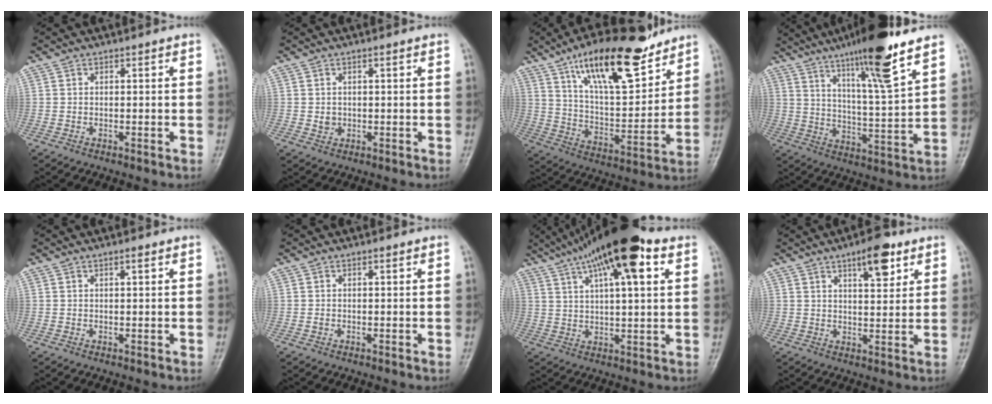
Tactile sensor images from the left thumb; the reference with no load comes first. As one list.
[{"total": 1.5, "force": [0.1, 1.3, 0.7], "torque": [-0.006, 0.000, 0.007]}, {"total": 20.5, "force": [13.9, 6.6, 13.6], "torque": [-0.189, -0.066, 0.242]}, {"total": 16.6, "force": [11.1, 1.2, 12.4], "torque": [-0.197, -0.057, 0.182]}, {"total": 1.0, "force": [0.6, 0.2, 0.8], "torque": [-0.013, -0.001, 0.010]}, {"total": 0.6, "force": [0.2, 0.4, 0.5], "torque": [-0.006, 0.002, 0.004]}, {"total": 18.8, "force": [9.8, 5.5, 15.1], "torque": [-0.243, 0.005, 0.160]}, {"total": 7.8, "force": [4.5, 2.9, 5.8], "torque": [-0.068, -0.023, 0.064]}]